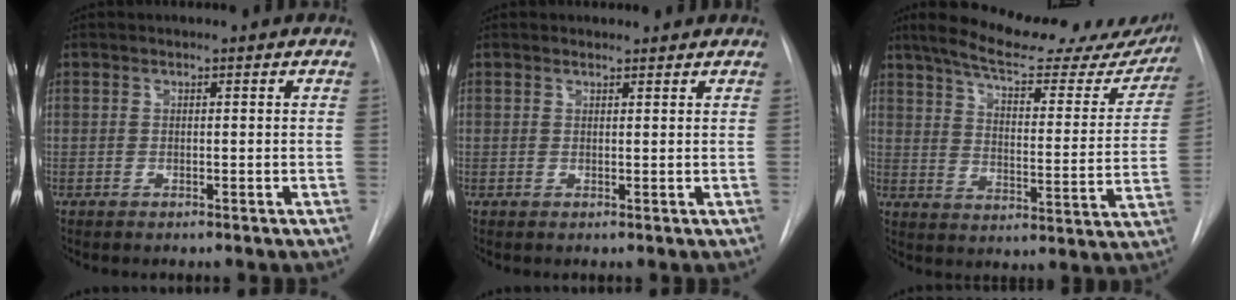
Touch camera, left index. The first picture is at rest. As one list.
[{"total": 1.2, "force": [1.1, 0.4, -0.1], "torque": [-0.006, 0.003, 0.013]}, {"total": 24.5, "force": [21.0, 5.7, 11.1], "torque": [-0.159, -0.033, 0.263]}]